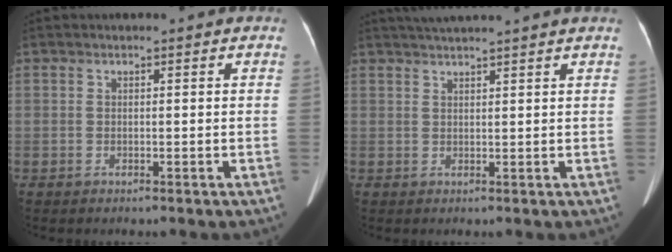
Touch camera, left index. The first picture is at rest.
{"total": 6.5, "force": [5.8, -1.0, 2.8], "torque": [-0.041, 0.029, 0.081]}